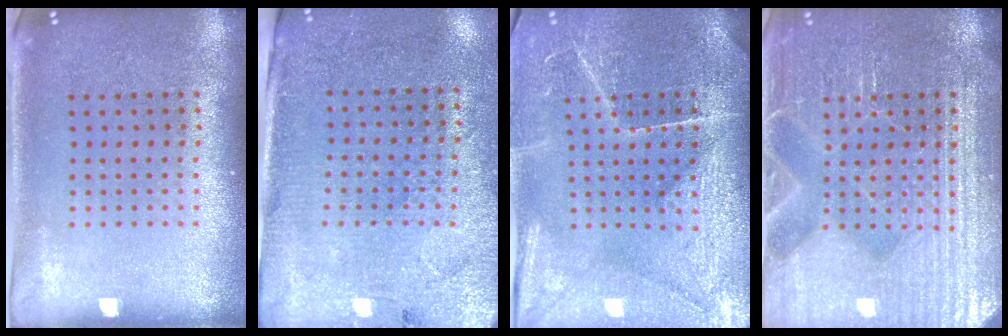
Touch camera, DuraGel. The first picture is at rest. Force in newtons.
{"total": 2.8, "press": 2.6, "slide": 1.2}
{"total": 3.9, "press": 3.7, "slide": 1.3}
{"total": 4.4, "press": 4.3, "slide": 0.6}